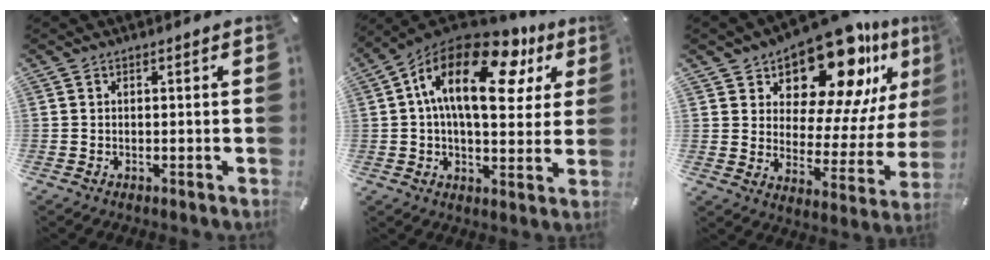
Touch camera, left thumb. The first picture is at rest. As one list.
[{"total": 21.5, "force": [8.2, 10.7, 16.8], "torque": [-0.300, -0.036, 0.125]}, {"total": 17.7, "force": [13.9, 7.6, 8.0], "torque": [-0.124, -0.126, 0.236]}]